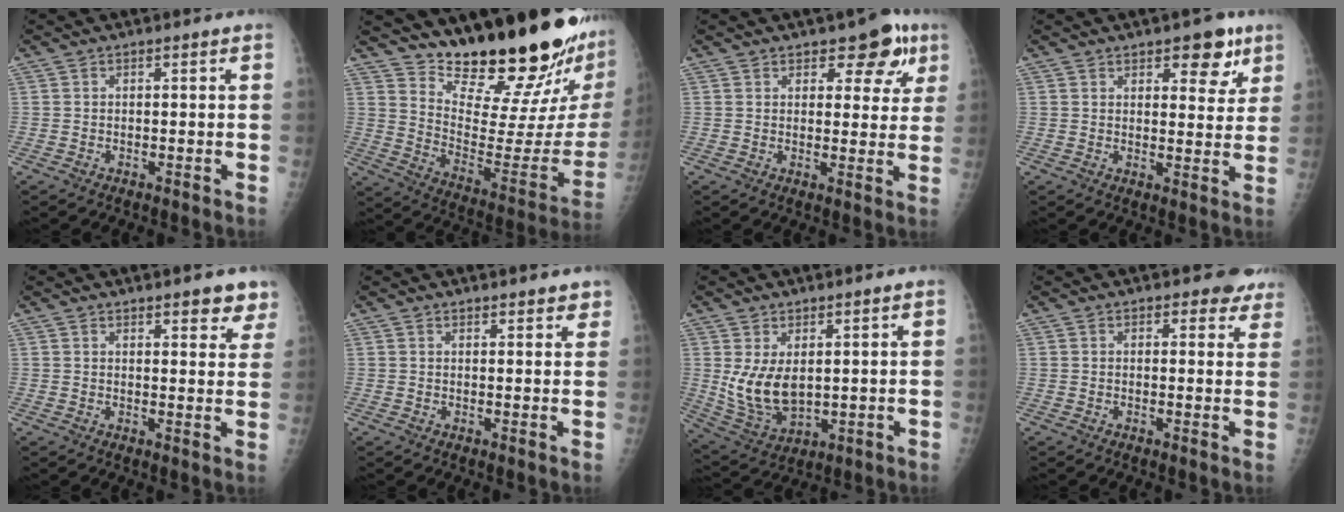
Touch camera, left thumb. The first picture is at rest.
{"total": 26.6, "force": [22.6, 4.0, 13.4], "torque": [-0.173, -0.185, 0.325]}
{"total": 7.8, "force": [4.4, 4.2, 4.8], "torque": [-0.018, -0.015, 0.053]}
{"total": 7.4, "force": [4.4, 3.7, 4.6], "torque": [-0.025, -0.020, 0.054]}
{"total": 6.3, "force": [4.9, 2.1, 3.4], "torque": [-0.010, -0.023, 0.055]}
{"total": 3.9, "force": [3.4, 1.3, 1.4], "torque": [0.007, -0.012, 0.038]}
{"total": 9.3, "force": [2.0, 5.4, 7.3], "torque": [-0.127, -0.026, 0.060]}
{"total": 5.3, "force": [4.6, 2.3, 1.4], "torque": [0.020, -0.023, 0.042]}